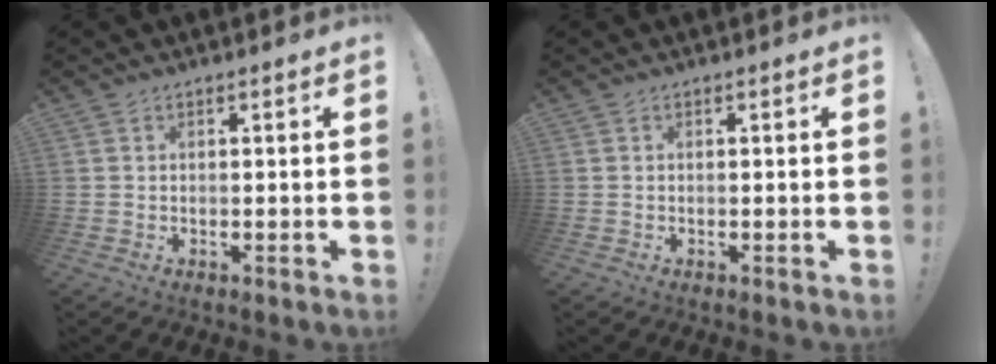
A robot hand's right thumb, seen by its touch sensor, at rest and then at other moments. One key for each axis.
{"total": 0.0}